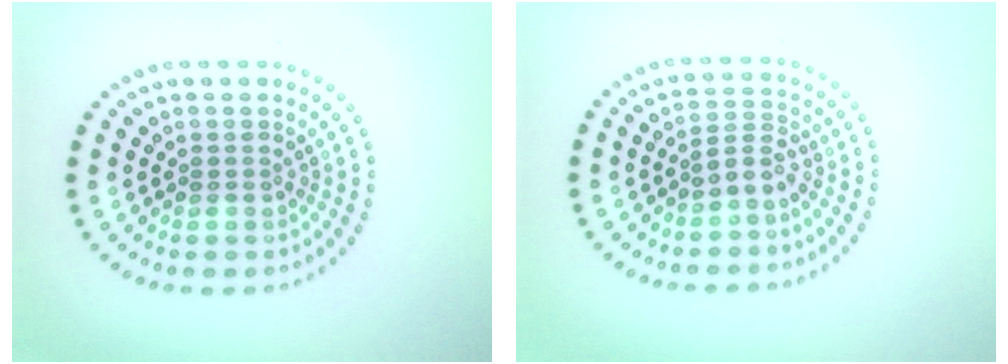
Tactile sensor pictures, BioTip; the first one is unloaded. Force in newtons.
{"total": 1.9, "press": 1.4, "slide": 1.2}